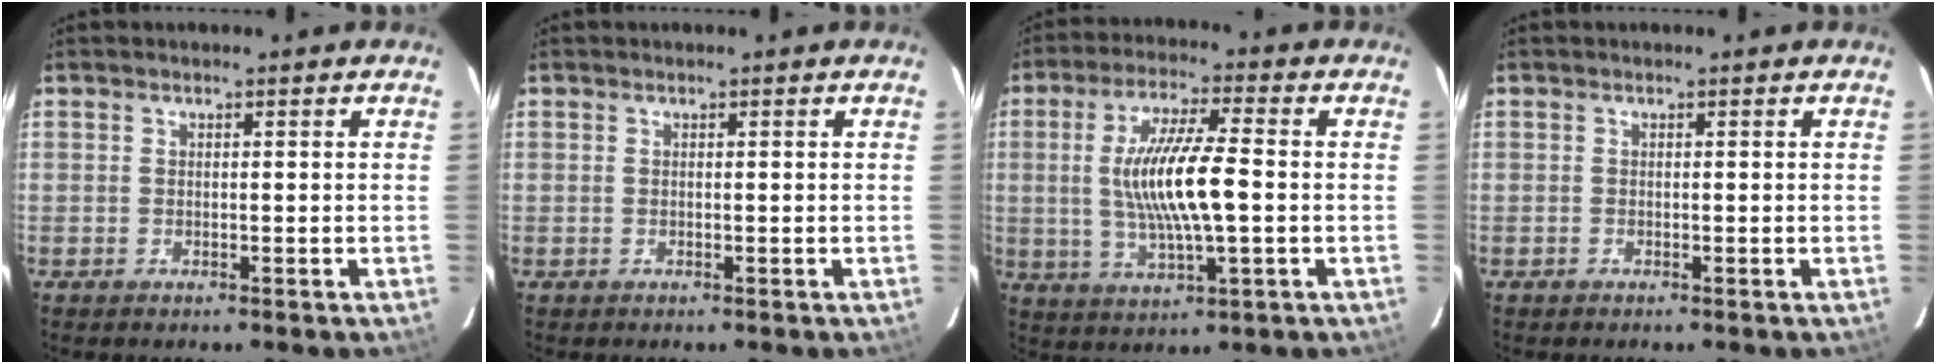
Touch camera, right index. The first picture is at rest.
{"total": 0.0}
{"total": 12.4, "force": [-0.4, 2.4, 12.2], "torque": [-0.233, -0.003, -0.002]}
{"total": 0.0}